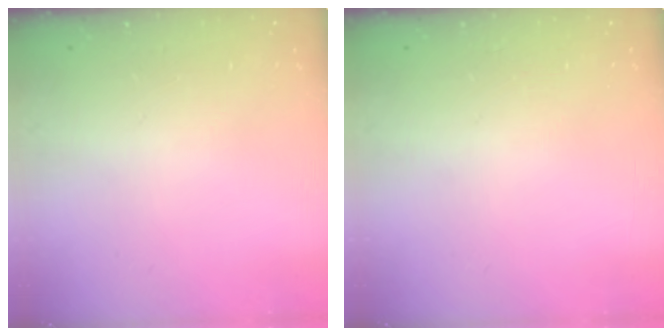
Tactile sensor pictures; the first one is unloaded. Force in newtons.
{"total": 0.0}